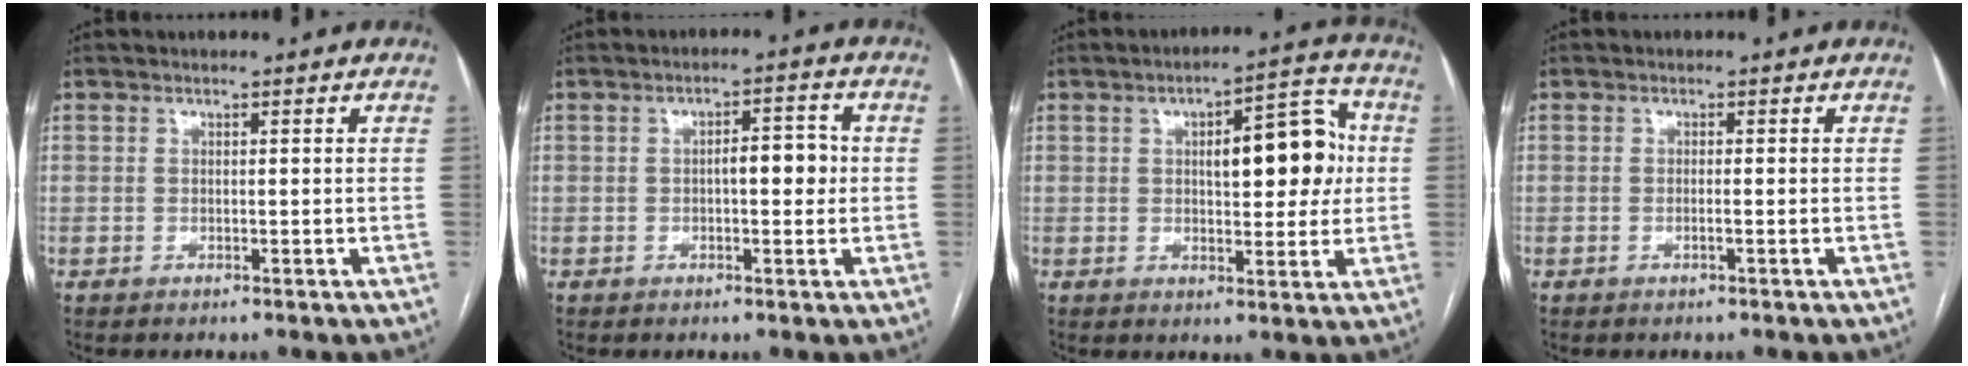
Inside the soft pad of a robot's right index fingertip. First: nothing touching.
{"total": 4.5, "force": [-0.1, 1.5, 4.2], "torque": [-0.060, 0.013, -0.003]}
{"total": 11.1, "force": [1.6, 3.9, 10.3], "torque": [-0.136, 0.028, 0.025]}
{"total": 0.7, "force": [-0.3, -0.1, 0.7], "torque": [-0.013, 0.001, -0.005]}